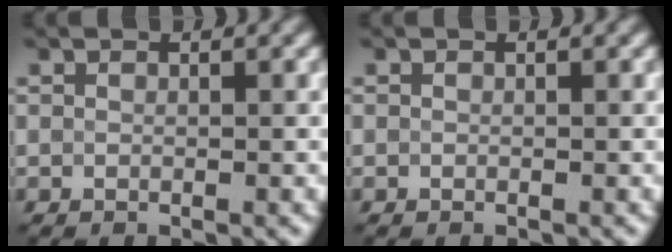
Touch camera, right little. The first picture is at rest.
{"total": 0.7, "force": [-0.3, -0.4, -0.5], "torque": [0.004, 0.003, 0.003]}